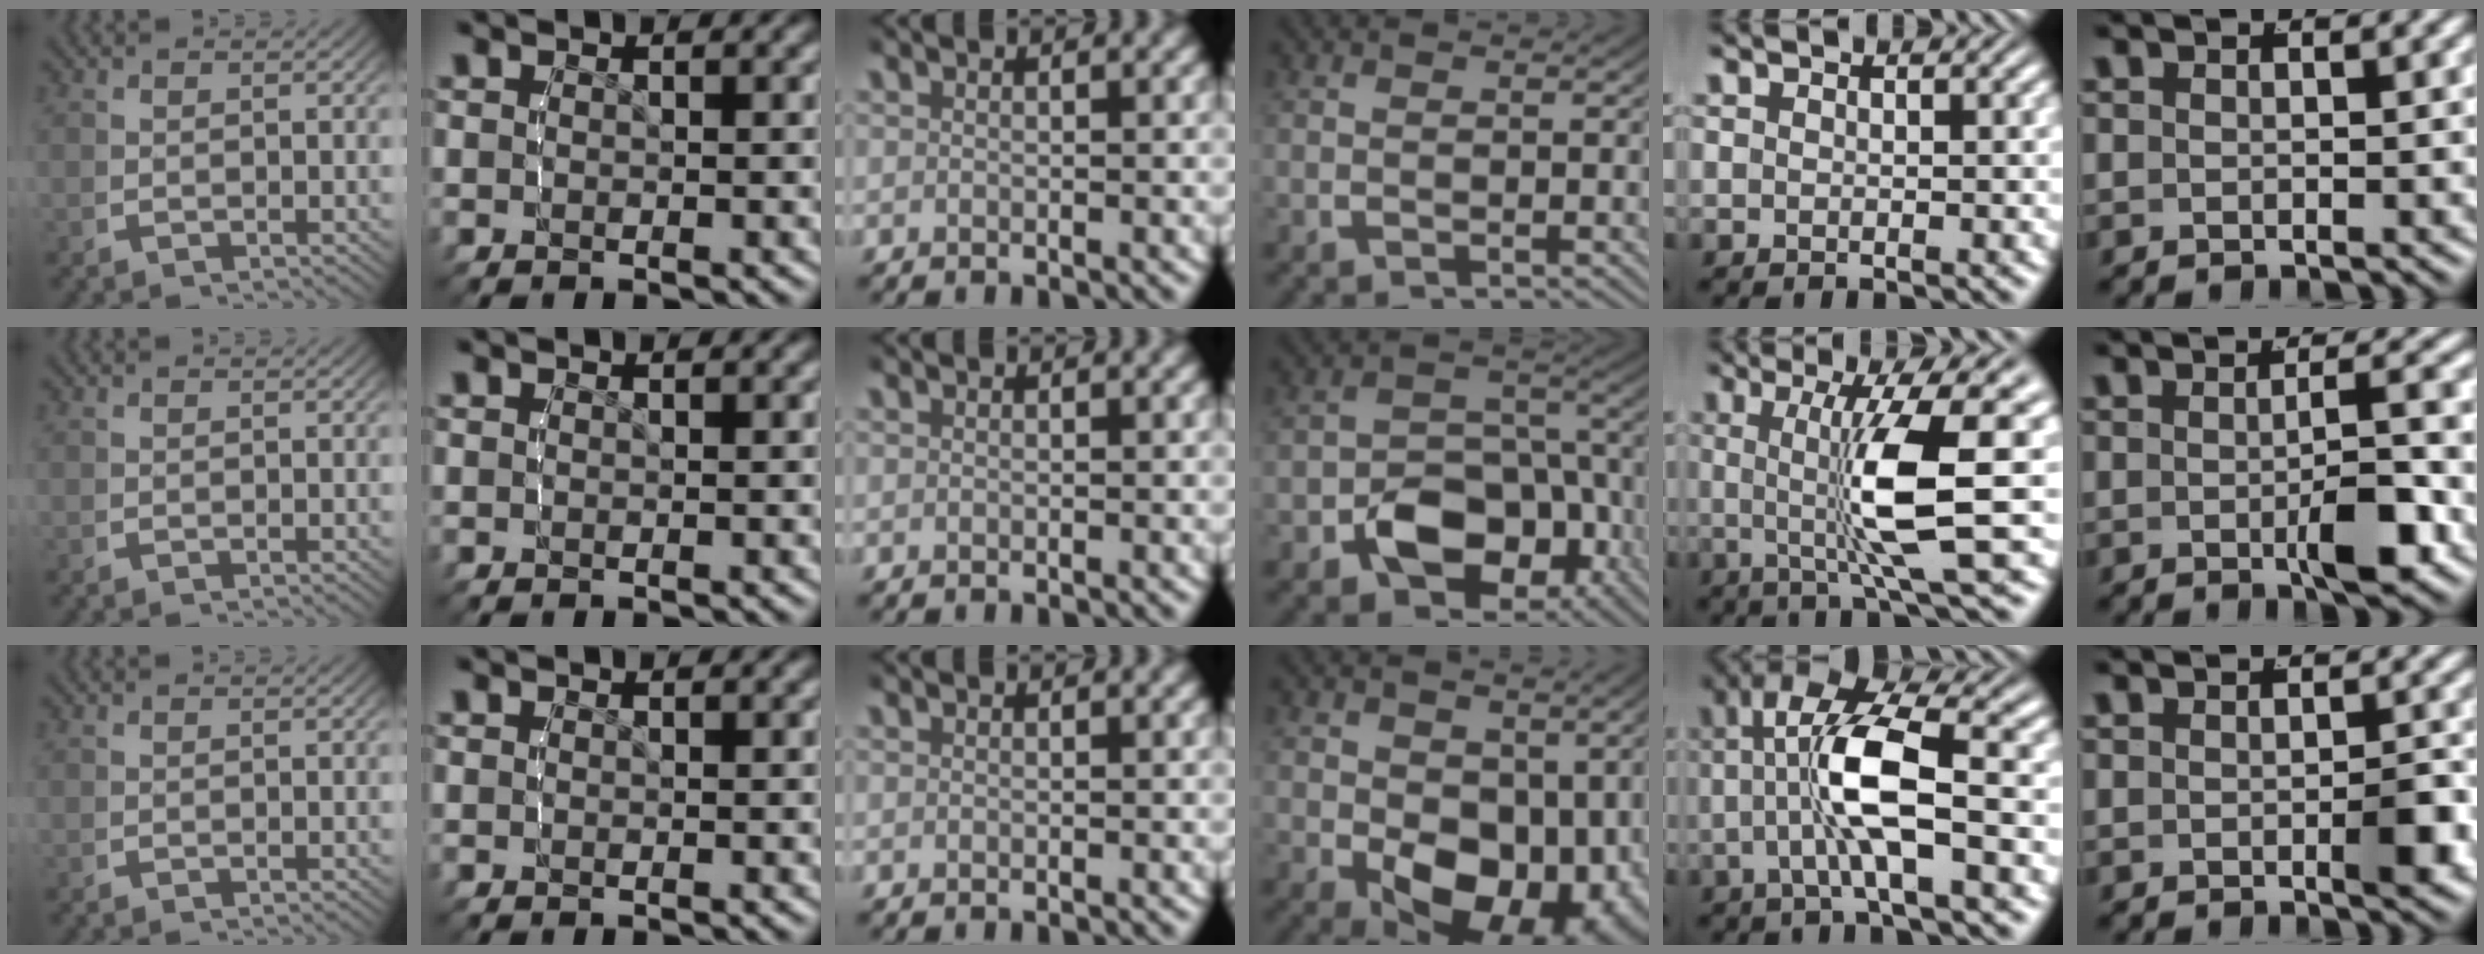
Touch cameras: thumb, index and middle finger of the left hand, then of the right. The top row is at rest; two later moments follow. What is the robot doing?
{"motion": "lift_and_place", "object": "stress ball aka squeeze ball"}